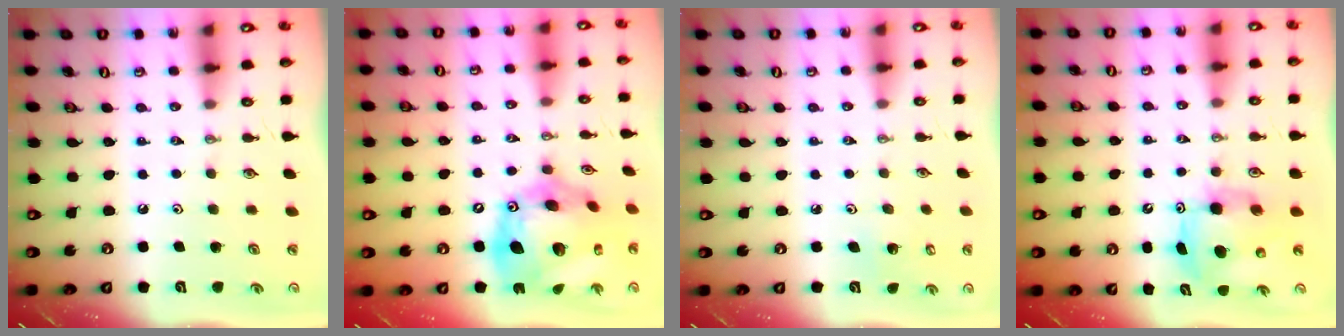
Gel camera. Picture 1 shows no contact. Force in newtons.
{"total": 25.3, "press": 25.2, "slide": 3.0}
{"total": 3.1, "press": 3.1, "slide": 0.2}
{"total": 8.8, "press": 8.8, "slide": 0.6}